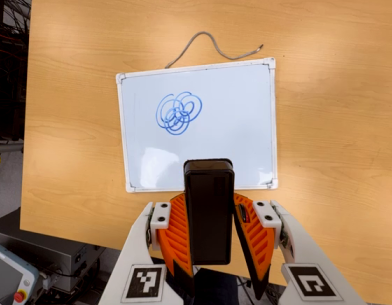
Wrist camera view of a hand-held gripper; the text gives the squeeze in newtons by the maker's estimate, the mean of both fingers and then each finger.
{"total": 5.9, "left": 5.3, "right": 6.5}